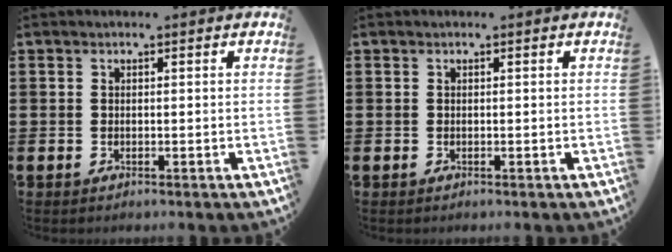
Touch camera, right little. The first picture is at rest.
{"total": 0.0}